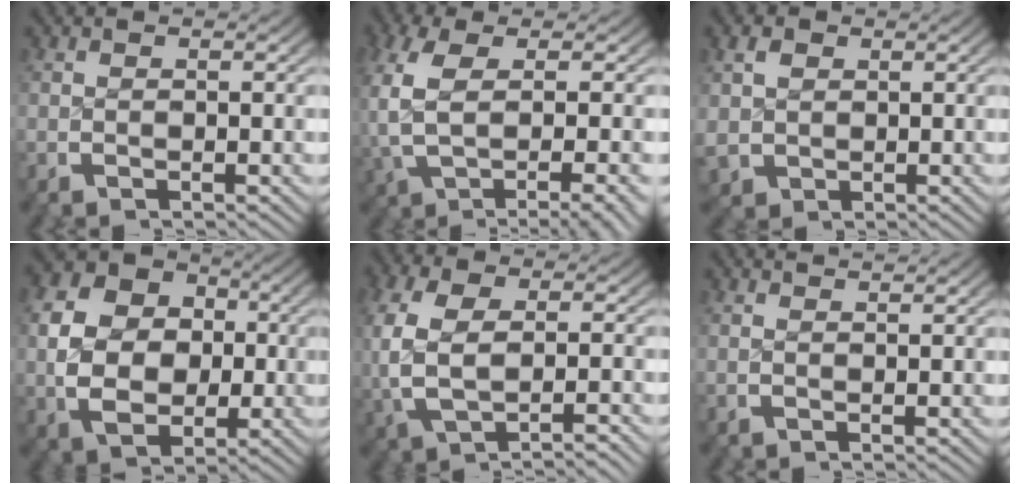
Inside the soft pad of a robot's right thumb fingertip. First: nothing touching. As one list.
[{"total": 8.2, "force": [-1.7, 3.6, 7.2], "torque": [-0.154, -0.022, -0.007]}, {"total": 3.0, "force": [0.7, 2.7, 1.0], "torque": [-0.024, -0.012, 0.024]}, {"total": 13.9, "force": [0.8, 10.9, 8.6], "torque": [-0.175, -0.016, 0.017]}, {"total": 6.7, "force": [-0.7, 4.3, 5.1], "torque": [-0.139, -0.014, 0.002]}, {"total": 1.0, "force": [0.9, -0.4, 0.2], "torque": [0.006, 0.003, 0.013]}]